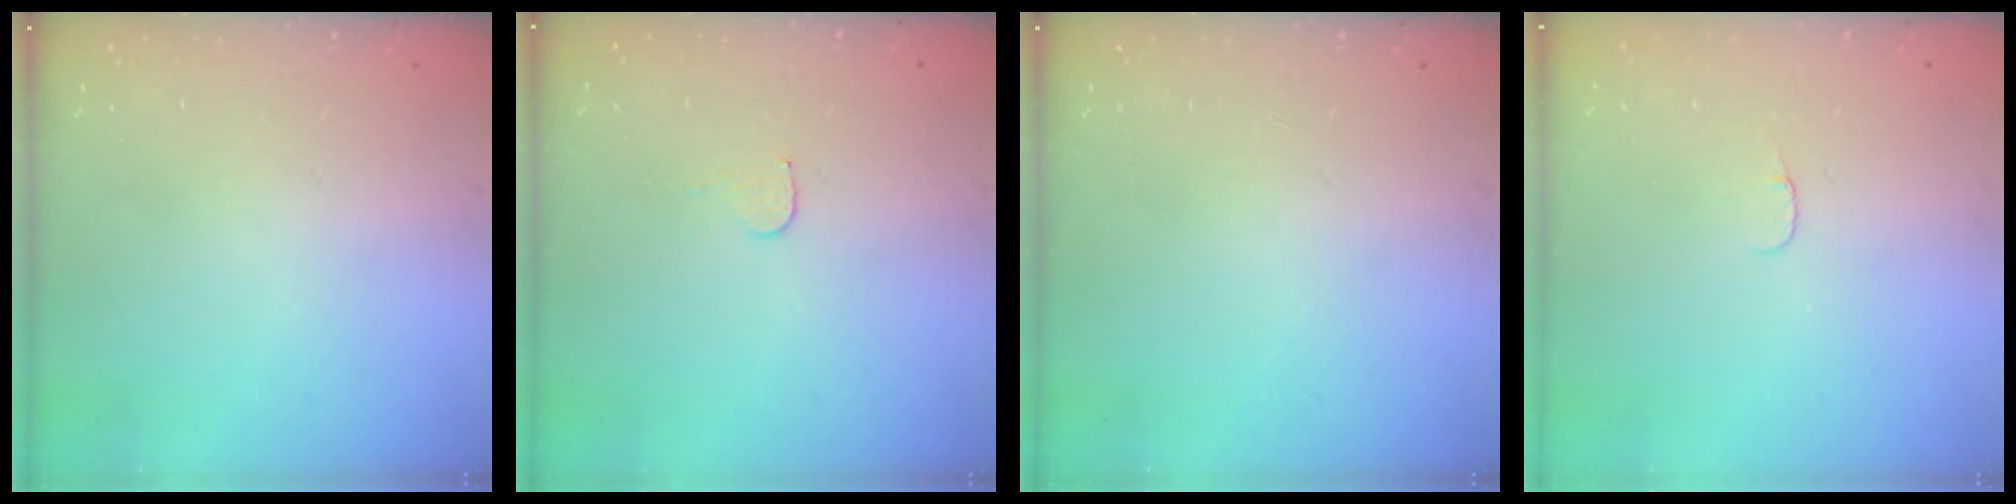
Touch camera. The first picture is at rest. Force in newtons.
{"total": 3.5, "press": 3.5, "slide": 0.3}
{"total": 0.0}
{"total": 3.1, "press": 3.1, "slide": 0.3}